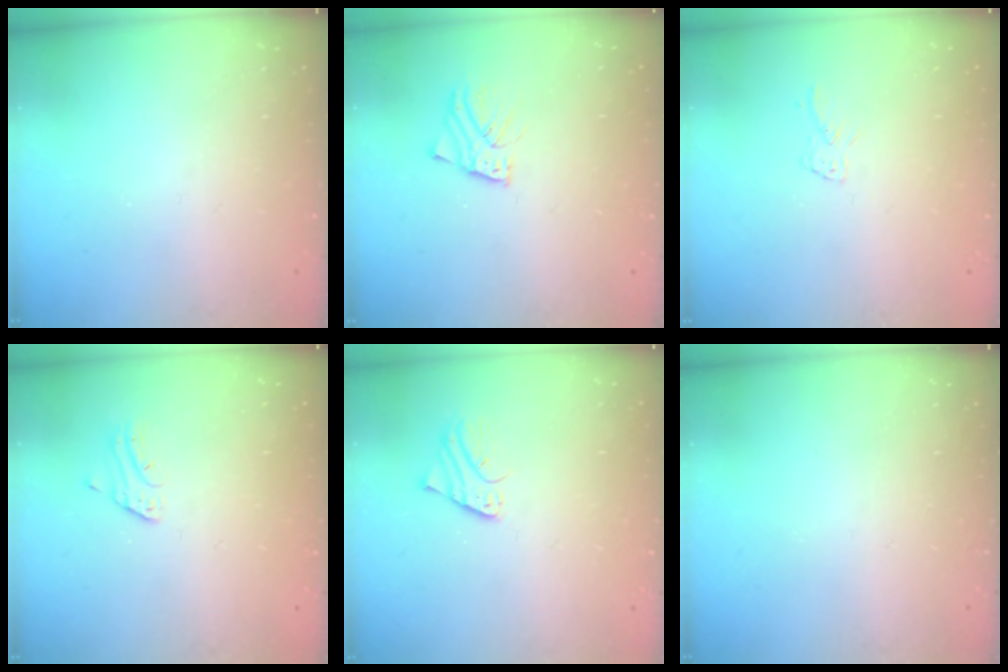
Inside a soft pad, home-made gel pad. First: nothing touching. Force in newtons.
{"total": 3.0, "press": 3.0, "slide": 0.2}
{"total": 4.2, "press": 4.2, "slide": 0.2}
{"total": 2.4, "press": 2.4, "slide": 0.2}
{"total": 2.0, "press": 2.0, "slide": 0.2}
{"total": 0.0}